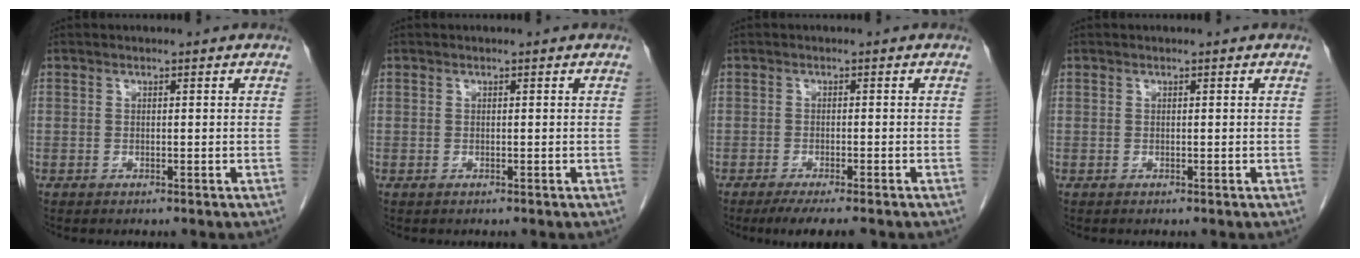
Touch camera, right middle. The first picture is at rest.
{"total": 0.0}
{"total": 5.8, "force": [-4.6, 0.5, 3.5], "torque": [-0.043, -0.011, -0.068]}
{"total": 0.0}